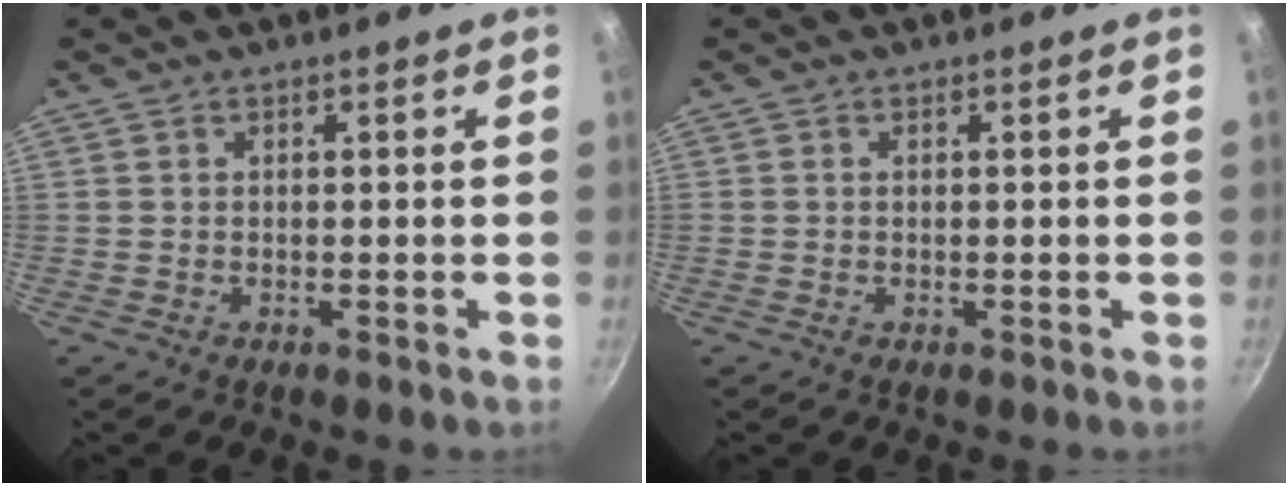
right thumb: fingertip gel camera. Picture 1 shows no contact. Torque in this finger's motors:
{"motor_torque": [-0.26, 0.08, 0.04, 0.30, -0.02]}